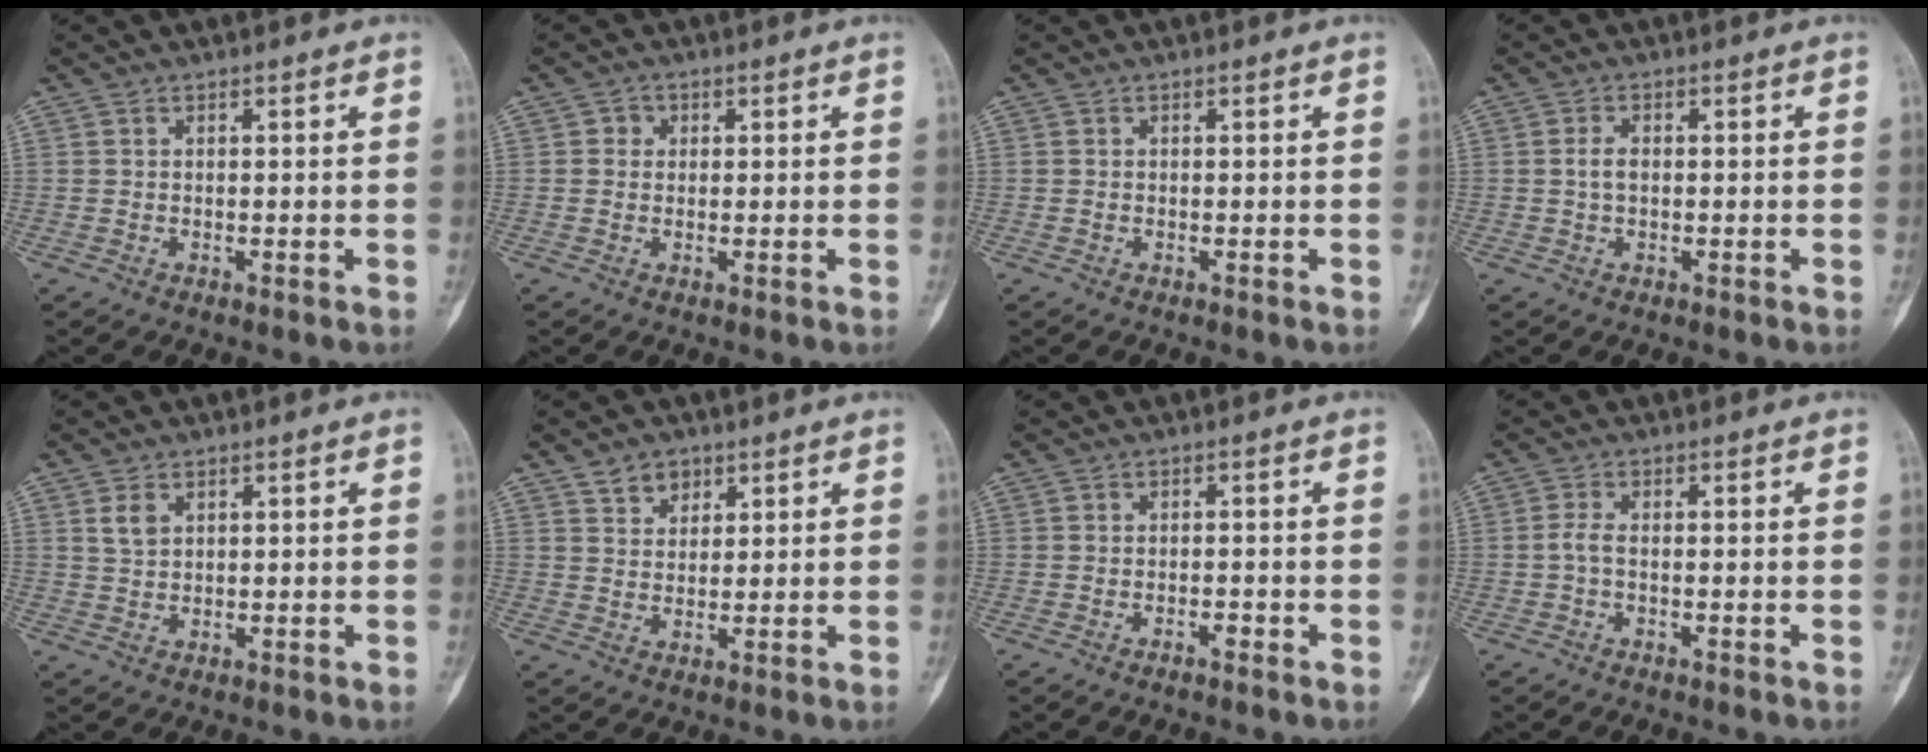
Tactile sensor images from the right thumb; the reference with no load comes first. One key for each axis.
{"total": 1.7, "fx": 0.3, "fy": 1.6, "fz": 0.5, "tx": 0.004, "ty": 0.003, "tz": 0.000}
{"total": 0.0}
{"total": 2.1, "fx": 0.0, "fy": 1.2, "fz": 1.7, "tx": -0.035, "ty": 0.005, "tz": -0.003}
{"total": 2.7, "fx": 1.3, "fy": 1.7, "fz": 1.6, "tx": -0.026, "ty": -0.002, "tz": 0.031}
{"total": 4.2, "fx": 2.7, "fy": 2.9, "fz": 1.3, "tx": -0.002, "ty": -0.019, "tz": 0.049}
{"total": 1.0, "fx": -0.8, "fy": 0.3, "fz": 0.5, "tx": -0.009, "ty": 0.008, "tz": -0.013}
{"total": 2.0, "fx": -0.4, "fy": 0.9, "fz": 1.7, "tx": -0.037, "ty": 0.001, "tz": -0.011}